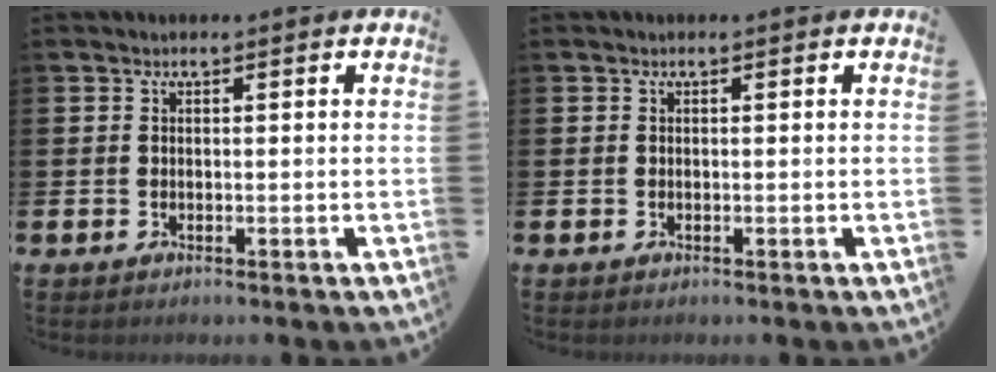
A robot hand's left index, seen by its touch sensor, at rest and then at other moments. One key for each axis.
{"total": 0.0}